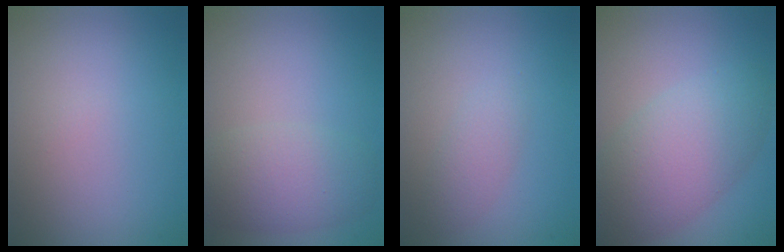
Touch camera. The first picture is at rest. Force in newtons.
{"total": 4.2, "press": 4.2, "slide": 0.1}
{"total": 1.7, "press": 1.6, "slide": 0.1}
{"total": 6.6, "press": 6.6, "slide": 0.3}